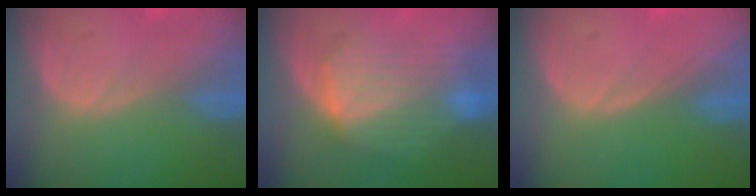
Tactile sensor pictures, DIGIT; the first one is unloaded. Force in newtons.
{"total": 8.2, "press": 8.2, "slide": 0.2}
{"total": 0.0}